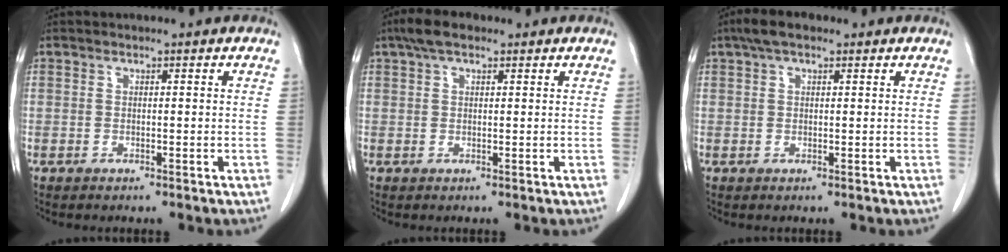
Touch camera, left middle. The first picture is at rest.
{"total": 3.9, "force": [2.6, 1.6, 2.5], "torque": [-0.054, 0.019, 0.046]}
{"total": 3.9, "force": [2.5, 1.6, 2.5], "torque": [-0.054, 0.022, 0.043]}